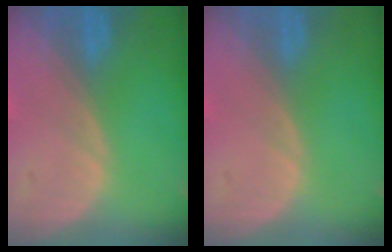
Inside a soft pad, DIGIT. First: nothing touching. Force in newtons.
{"total": 0.0}